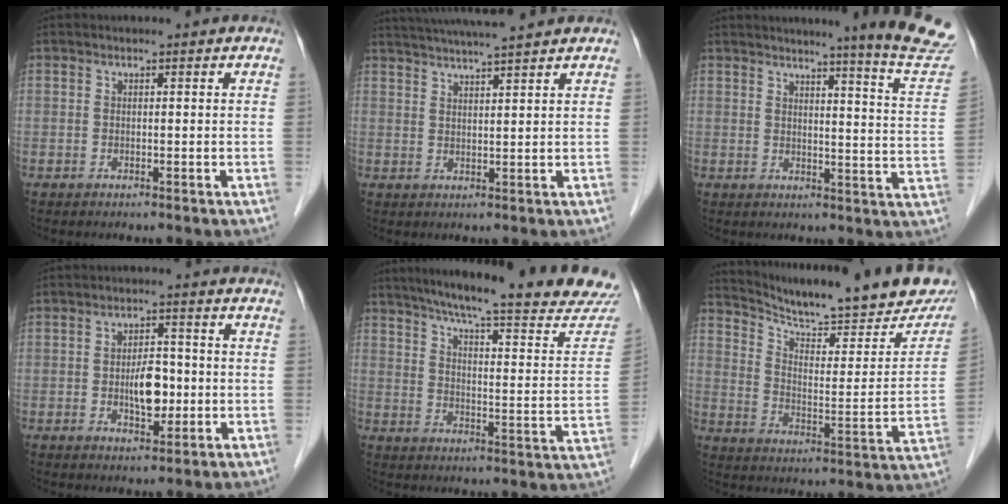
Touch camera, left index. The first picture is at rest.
{"total": 10.9, "force": [9.8, -0.4, 4.8], "torque": [-0.083, 0.027, 0.142]}
{"total": 14.3, "force": [13.0, -1.8, 5.7], "torque": [-0.068, -0.088, 0.135]}
{"total": 5.4, "force": [-0.8, 2.6, 4.6], "torque": [-0.079, 0.004, -0.010]}
{"total": 24.4, "force": [21.5, 1.4, 11.4], "torque": [-0.167, -0.055, 0.274]}
{"total": 23.2, "force": [19.9, 3.6, 11.5], "torque": [-0.174, -0.035, 0.269]}